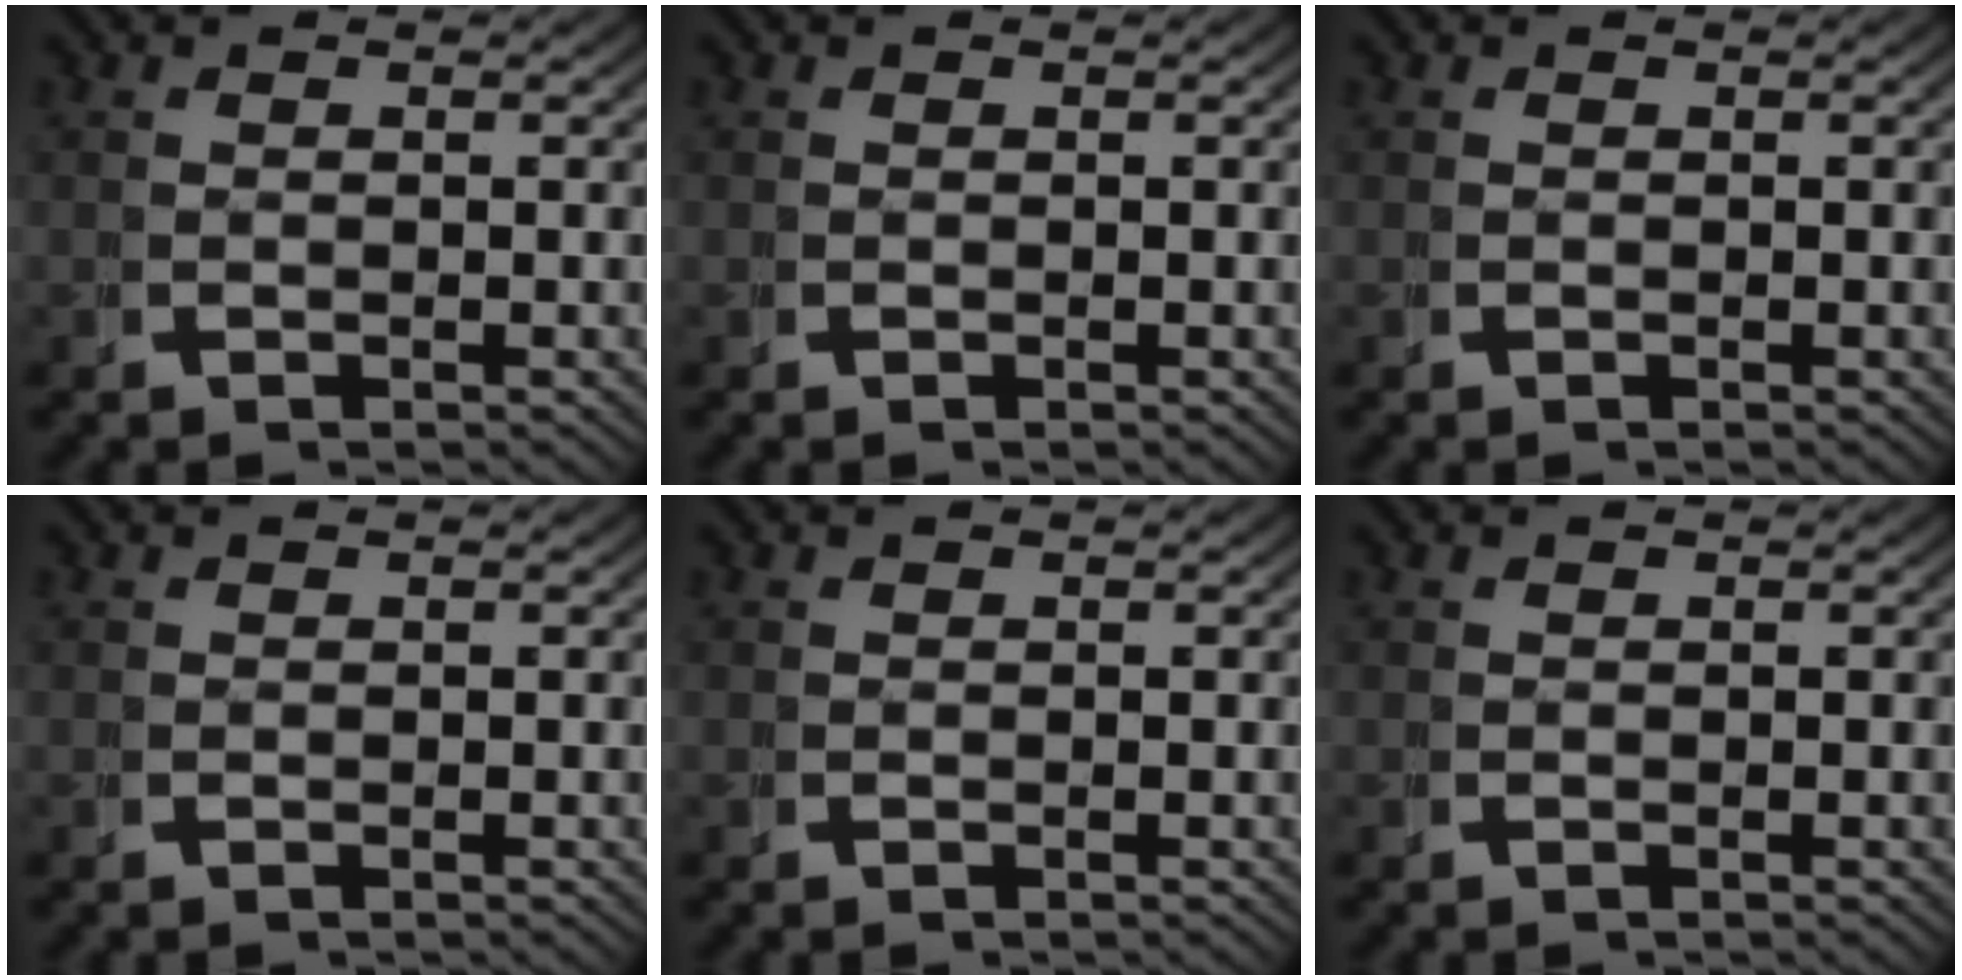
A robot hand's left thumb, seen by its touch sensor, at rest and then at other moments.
{"total": 0.0}
{"total": 0.0}
{"total": 0.0}
{"total": 0.0}
{"total": 0.0}